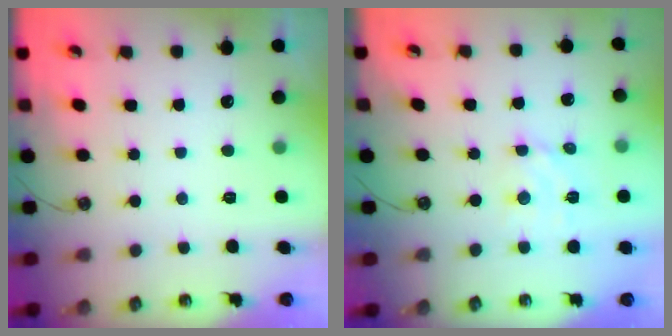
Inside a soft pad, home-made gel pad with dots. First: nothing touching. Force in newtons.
{"total": 5.2, "press": 5.2, "slide": 0.3}